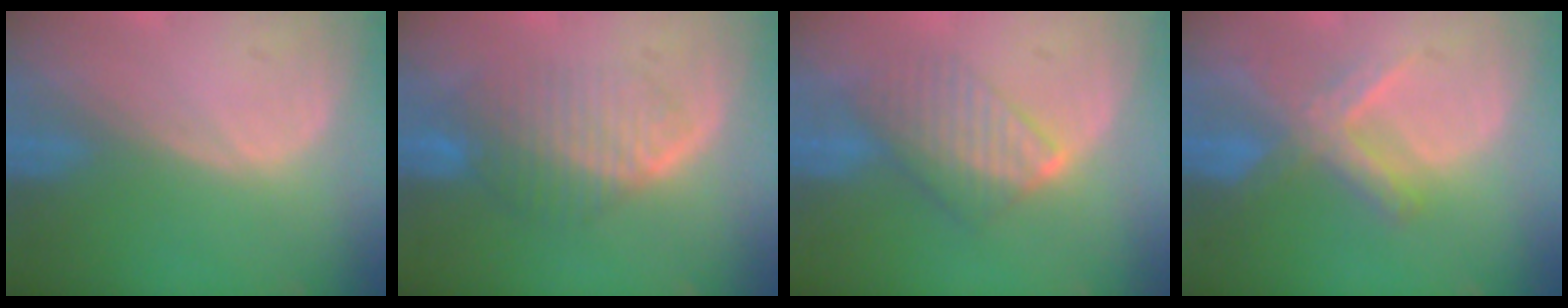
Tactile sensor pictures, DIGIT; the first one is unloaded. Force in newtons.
{"total": 7.0, "press": 6.5, "slide": 2.5}
{"total": 6.4, "press": 6.4, "slide": 0.8}
{"total": 6.6, "press": 6.3, "slide": 1.9}